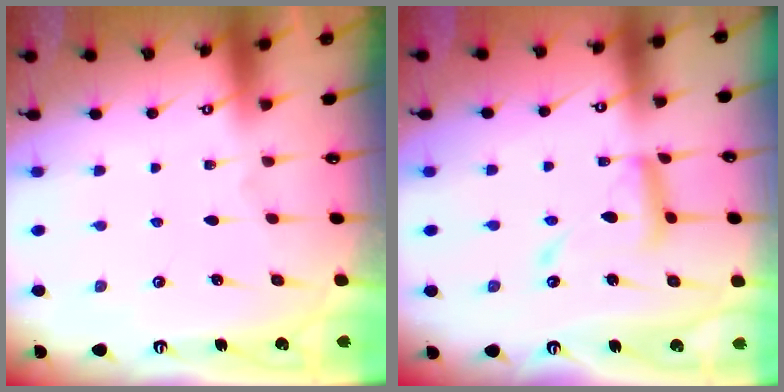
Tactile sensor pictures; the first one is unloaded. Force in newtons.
{"total": 12.6, "press": 12.5, "slide": 1.1}